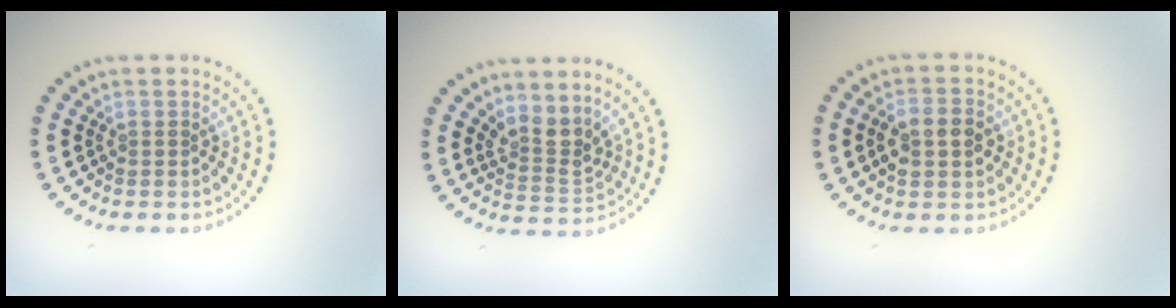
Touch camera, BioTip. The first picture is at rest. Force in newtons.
{"total": 2.8, "press": 2.0, "slide": 2.0}
{"total": 3.6, "press": 3.6, "slide": 0.3}